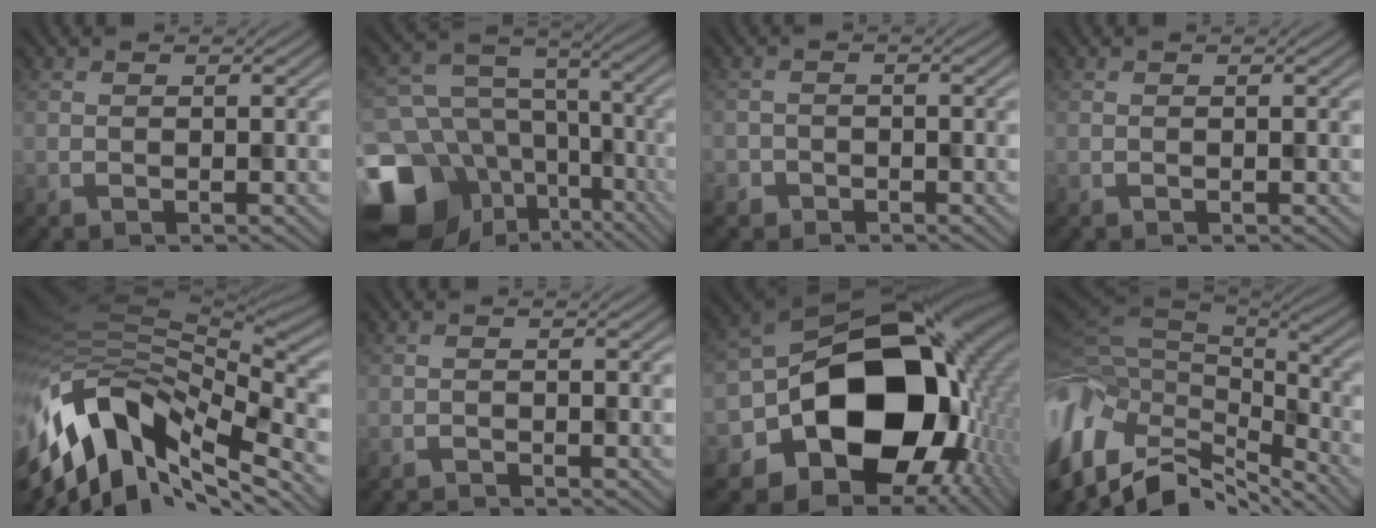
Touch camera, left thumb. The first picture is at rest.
{"total": 17.2, "force": [-7.4, 13.5, 7.6], "torque": [-0.203, -0.037, -0.086]}
{"total": 1.6, "force": [-1.0, 0.9, -0.7], "torque": [0.017, -0.002, -0.017]}
{"total": 0.0}
{"total": 15.1, "force": [-7.0, 8.8, 10.1], "torque": [-0.231, -0.006, -0.133]}
{"total": 1.1, "force": [-1.1, 0.1, 0.0], "torque": [0.005, -0.001, -0.020]}
{"total": 18.9, "force": [-2.7, 14.5, 11.8], "torque": [-0.191, -0.044, -0.019]}
{"total": 12.9, "force": [-6.5, 6.9, 8.7], "torque": [-0.233, -0.015, -0.092]}